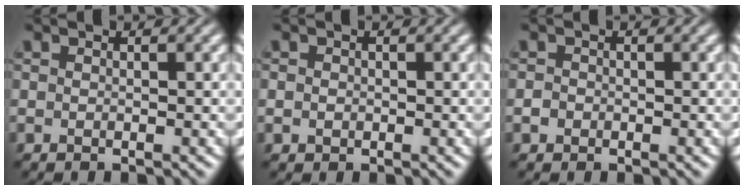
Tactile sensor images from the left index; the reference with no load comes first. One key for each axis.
{"total": 0.8, "fx": -0.2, "fy": 0.8, "fz": 0.2, "tx": 0.001, "ty": 0.003, "tz": -0.006}
{"total": 0.7, "fx": -0.3, "fy": 0.6, "fz": 0.0, "tx": 0.005, "ty": 0.004, "tz": -0.009}